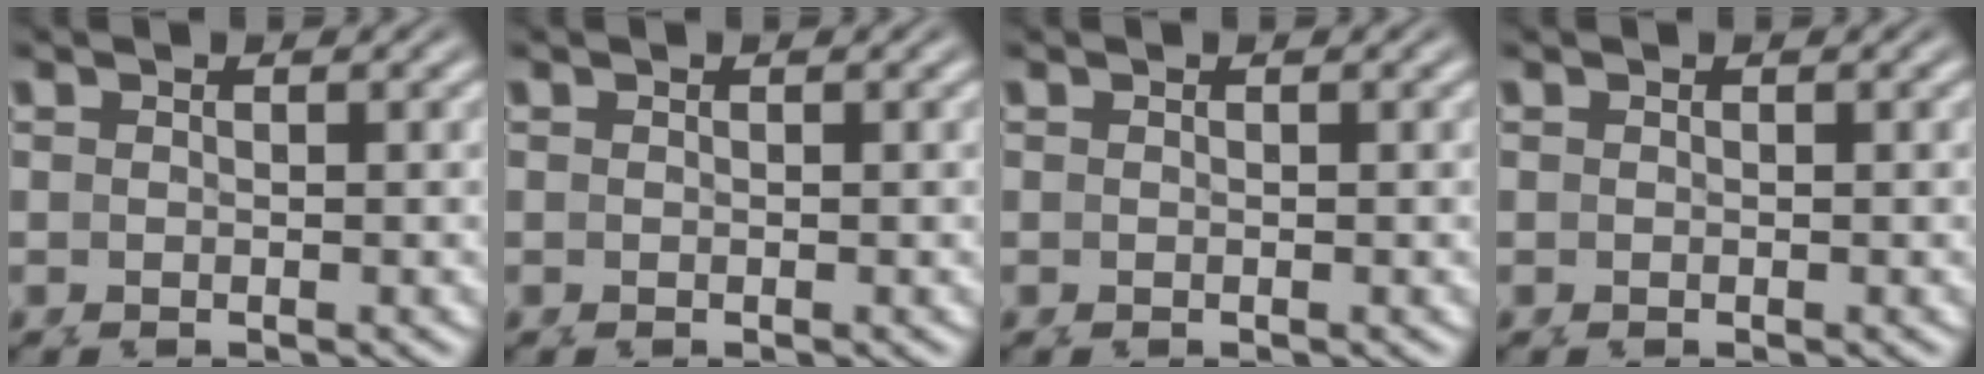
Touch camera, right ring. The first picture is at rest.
{"total": 0.0}
{"total": 0.0}
{"total": 0.0}